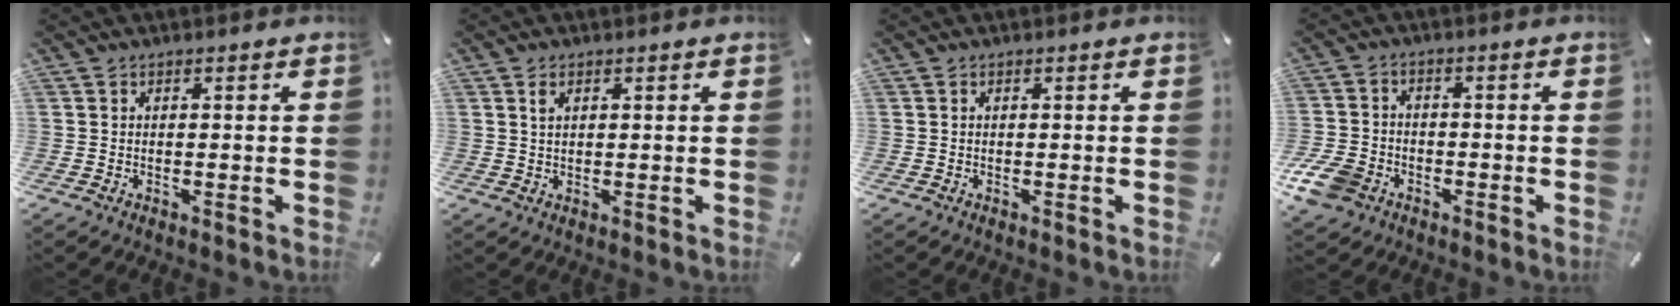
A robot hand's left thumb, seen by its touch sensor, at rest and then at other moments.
{"total": 2.0, "force": [0.9, 1.2, 1.3], "torque": [-0.028, 0.001, 0.017]}
{"total": 0.0}
{"total": 7.7, "force": [-3.7, 5.6, 3.6], "torque": [-0.089, 0.019, -0.071]}